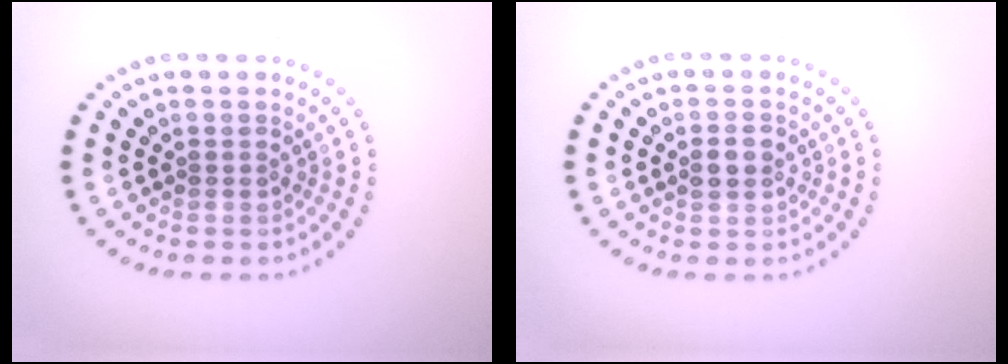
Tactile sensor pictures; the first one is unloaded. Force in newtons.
{"total": 2.2, "press": 2.2, "slide": 0.0}